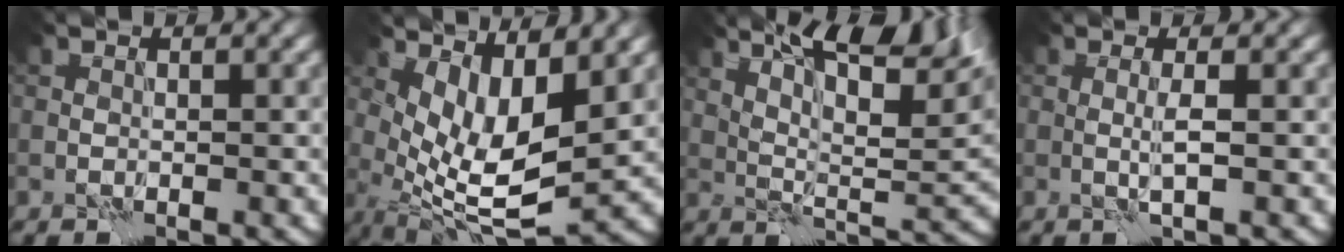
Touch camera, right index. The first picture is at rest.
{"total": 7.7, "force": [1.4, 3.2, 6.8], "torque": [-0.139, -0.015, 0.031]}
{"total": 11.8, "force": [6.8, 2.9, 9.2], "torque": [-0.142, 0.019, 0.106]}
{"total": 1.5, "force": [0.0, 0.1, 1.5], "torque": [-0.033, 0.000, -0.003]}